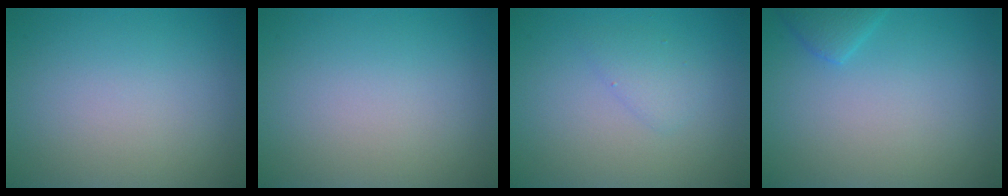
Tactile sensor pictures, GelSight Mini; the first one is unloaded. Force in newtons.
{"total": 0.0}
{"total": 1.5, "press": 1.5, "slide": 0.1}
{"total": 1.6, "press": 1.6, "slide": 0.2}